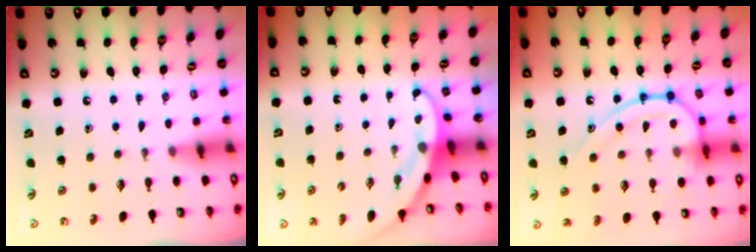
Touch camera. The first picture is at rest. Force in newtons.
{"total": 3.1, "press": 3.1, "slide": 0.1}
{"total": 15.7, "press": 15.6, "slide": 1.6}